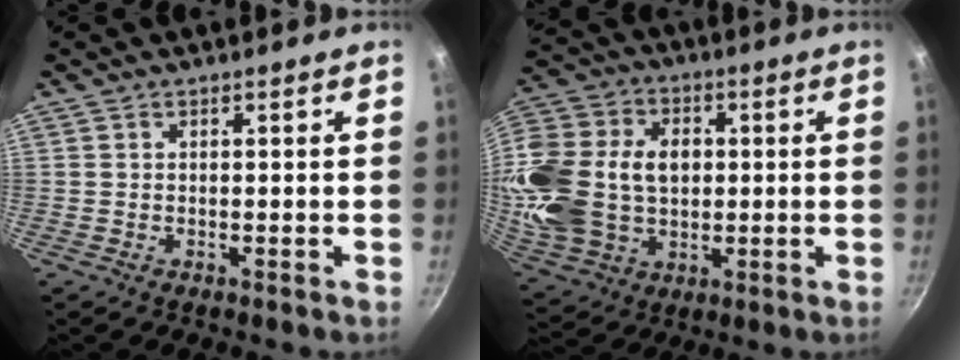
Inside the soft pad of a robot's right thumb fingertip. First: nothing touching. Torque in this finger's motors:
{"motor_torque": [1.50, 3.51, 0.22, -0.16, 0.24]}